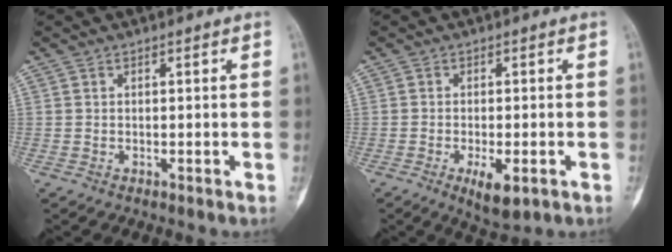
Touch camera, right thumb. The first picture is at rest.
{"total": 5.6, "force": [-2.3, 2.0, 4.6], "torque": [-0.071, -0.007, -0.029]}